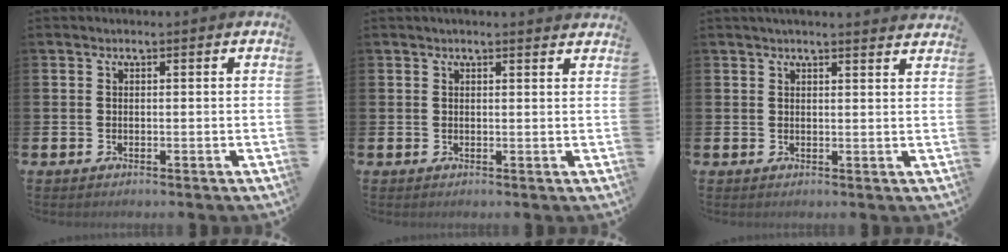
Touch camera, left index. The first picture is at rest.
{"total": 1.1, "force": [1.1, -0.1, 0.2], "torque": [0.006, -0.005, 0.017]}
{"total": 2.3, "force": [2.2, -0.3, 0.3], "torque": [-0.006, -0.013, 0.040]}